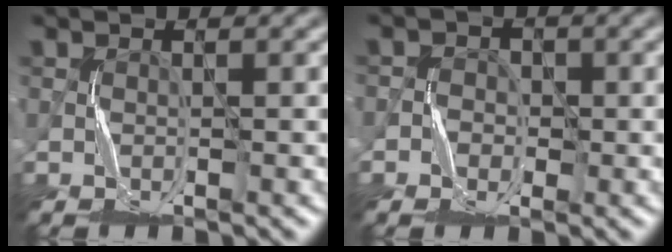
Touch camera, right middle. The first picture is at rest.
{"total": 1.9, "force": [-0.7, 1.7, 0.5], "torque": [0.007, 0.002, -0.026]}